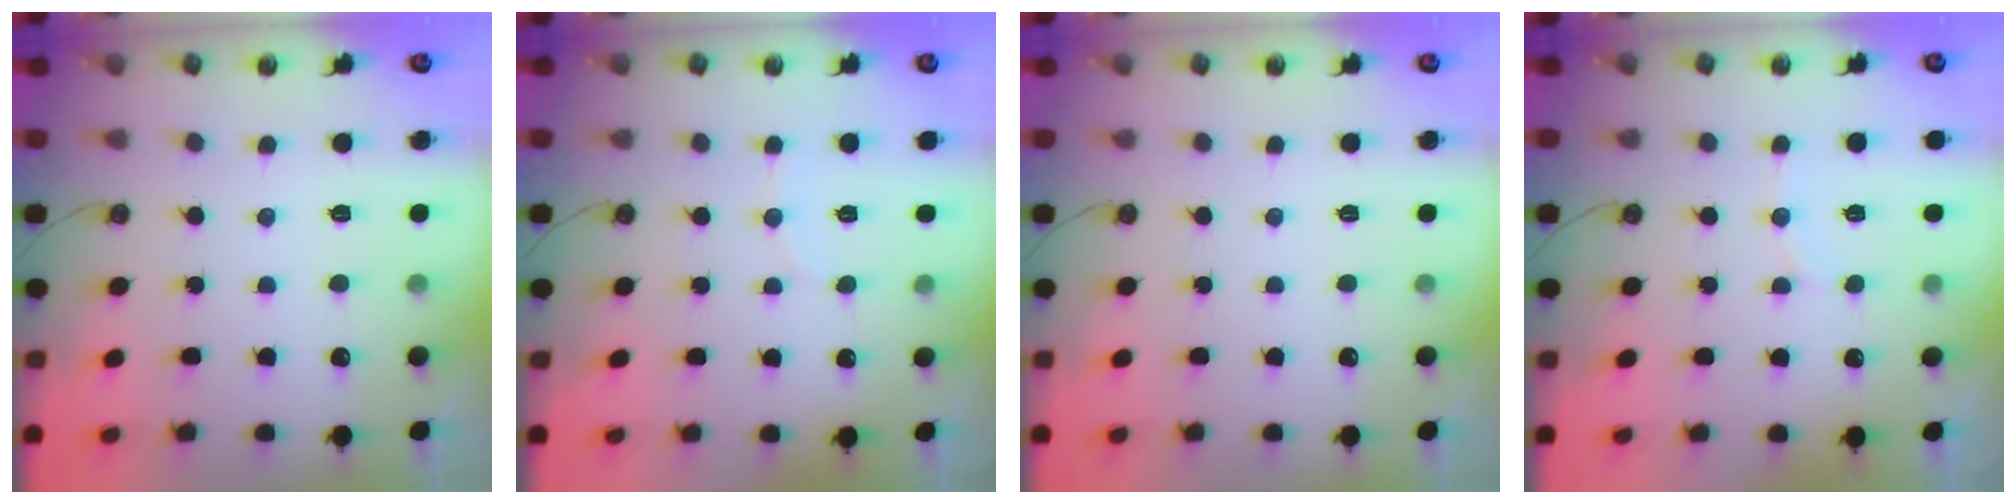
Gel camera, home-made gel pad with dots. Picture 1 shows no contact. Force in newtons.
{"total": 3.1, "press": 3.1, "slide": 0.2}
{"total": 0.0}
{"total": 4.4, "press": 4.2, "slide": 1.2}